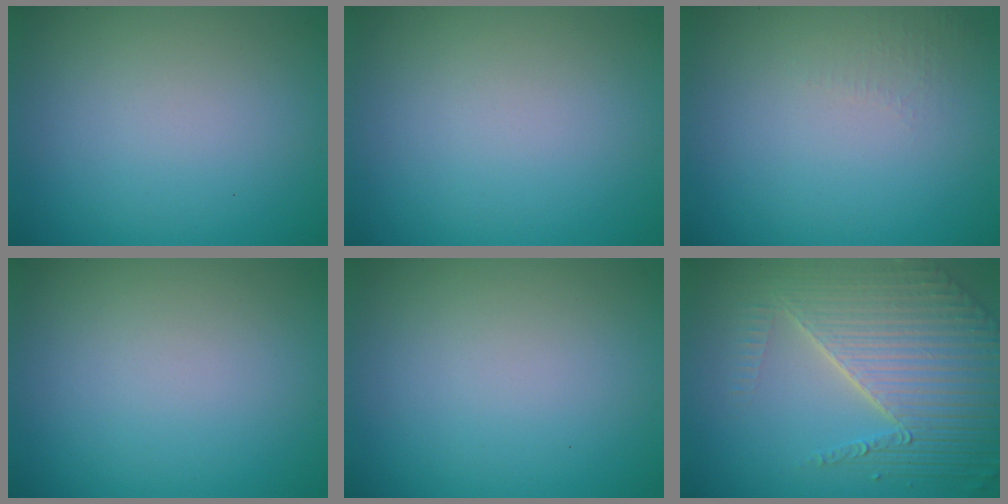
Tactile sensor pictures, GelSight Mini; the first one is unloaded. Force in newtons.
{"total": 0.0}
{"total": 1.0, "press": 0.9, "slide": 0.3}
{"total": 0.0}
{"total": 0.0}
{"total": 8.3, "press": 5.6, "slide": 6.1}